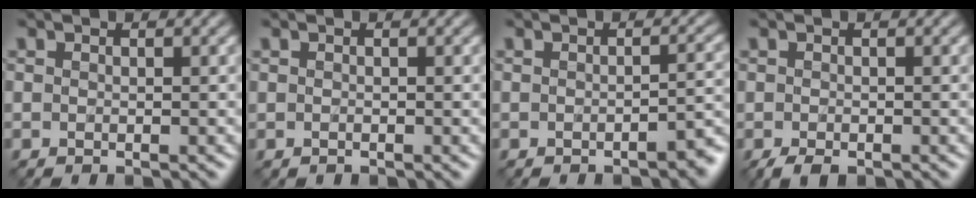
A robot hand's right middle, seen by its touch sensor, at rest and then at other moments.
{"total": 0.0}
{"total": 2.5, "force": [-1.4, 0.5, 2.0], "torque": [-0.026, -0.002, -0.018]}
{"total": 1.6, "force": [-1.2, 0.8, 0.8], "torque": [-0.023, -0.007, -0.022]}